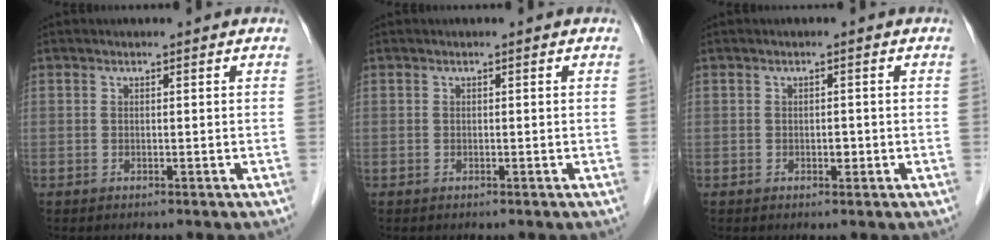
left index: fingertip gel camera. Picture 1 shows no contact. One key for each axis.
{"total": 0.0}
{"total": 1.0, "fx": -0.3, "fy": 0.6, "fz": 0.8, "tx": -0.013, "ty": 0.001, "tz": -0.004}